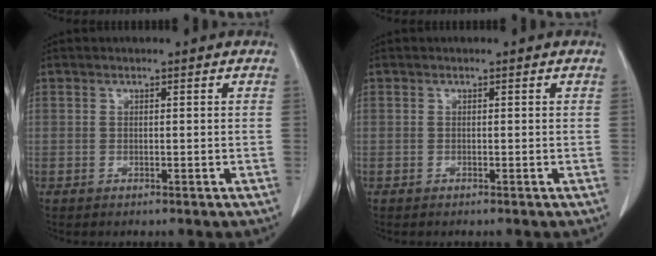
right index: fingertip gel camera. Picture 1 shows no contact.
{"total": 0.0}